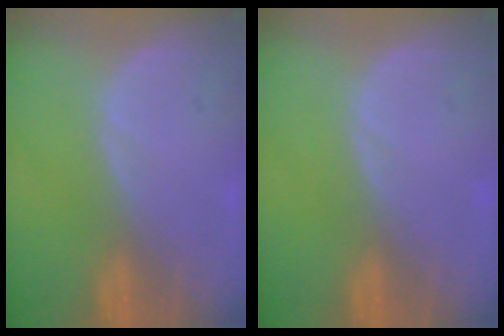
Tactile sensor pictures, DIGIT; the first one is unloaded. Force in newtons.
{"total": 0.0}